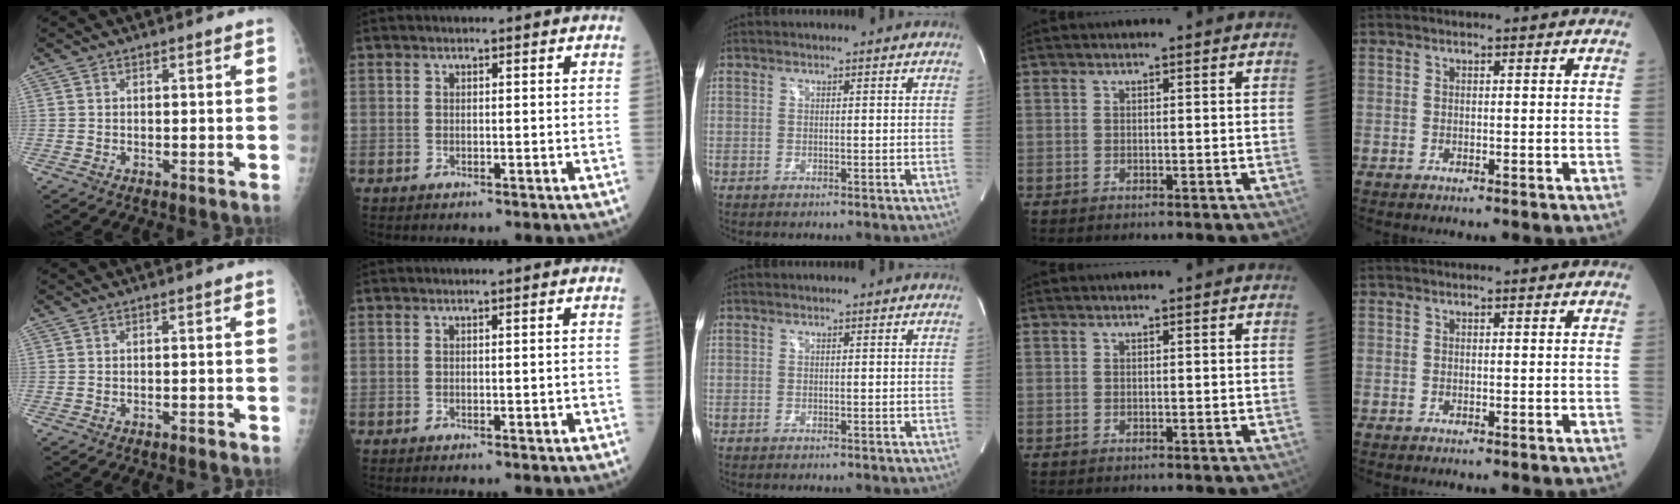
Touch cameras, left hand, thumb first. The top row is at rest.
{"thumb": {"total": 1.4, "force": [-1.1, 0.3, 0.8], "torque": [-0.017, 0.005, -0.008]}, "index": {"total": 1.0, "force": [-0.4, 0.2, 0.9], "torque": [-0.015, -0.001, -0.001]}}